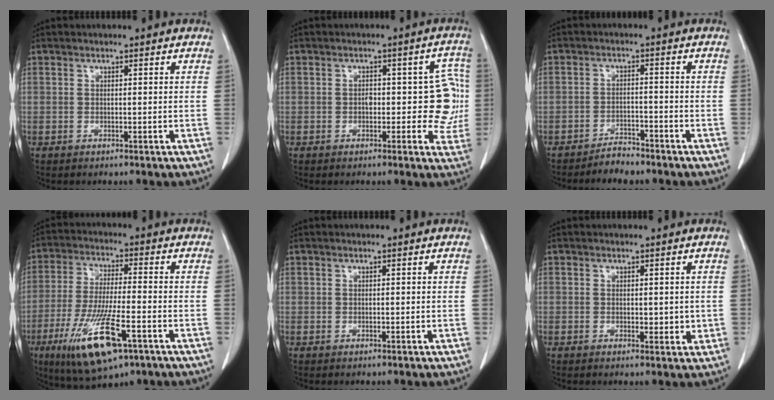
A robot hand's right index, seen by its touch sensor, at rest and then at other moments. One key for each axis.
{"total": 7.5, "fx": -0.5, "fy": 3.8, "fz": 6.4, "tx": -0.044, "ty": 0.025, "tz": -0.009}
{"total": 3.3, "fx": -3.1, "fy": 0.8, "fz": 0.8, "tx": -0.016, "ty": -0.004, "tz": -0.052}
{"total": 14.6, "fx": -7.0, "fy": 2.9, "fz": 12.5, "tx": -0.250, "ty": -0.031, "tz": -0.115}
{"total": 0.0}
{"total": 2.2, "fx": 0.1, "fy": 1.3, "fz": 1.7, "tx": -0.018, "ty": -0.003, "tz": 0.005}